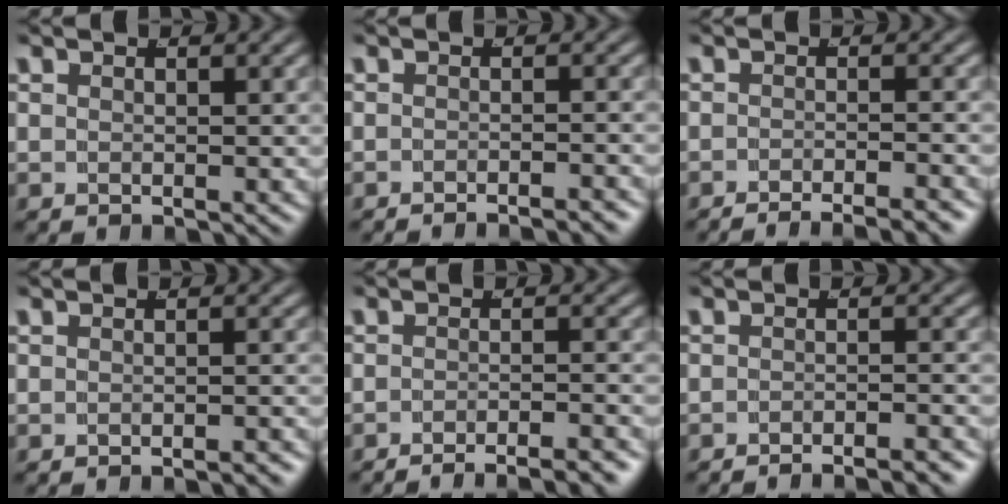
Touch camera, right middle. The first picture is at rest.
{"total": 2.6, "force": [-2.5, -0.2, 0.6], "torque": [-0.001, 0.000, -0.042]}
{"total": 5.3, "force": [-5.0, 0.7, 1.5], "torque": [-0.007, -0.005, -0.080]}
{"total": 1.7, "force": [-1.6, -0.2, 0.3], "torque": [-0.002, 0.002, -0.026]}
{"total": 6.6, "force": [-6.3, 0.9, 1.9], "torque": [-0.010, -0.006, -0.099]}
{"total": 4.7, "force": [-4.6, 0.3, 1.1], "torque": [0.000, -0.002, -0.075]}